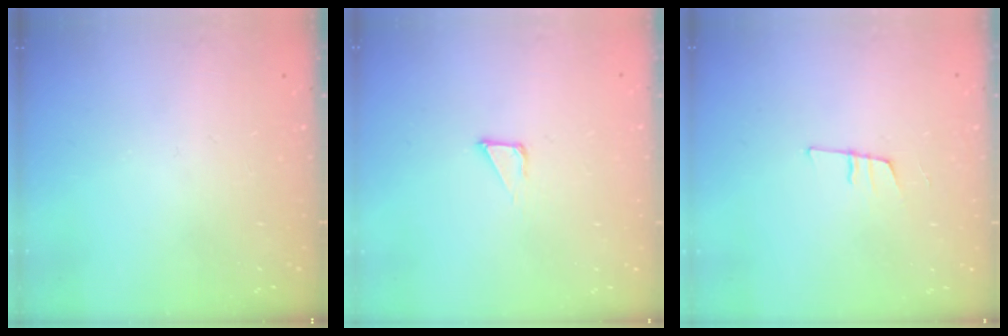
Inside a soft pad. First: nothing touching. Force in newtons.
{"total": 2.8, "press": 2.8, "slide": 0.1}
{"total": 7.6, "press": 7.0, "slide": 3.0}